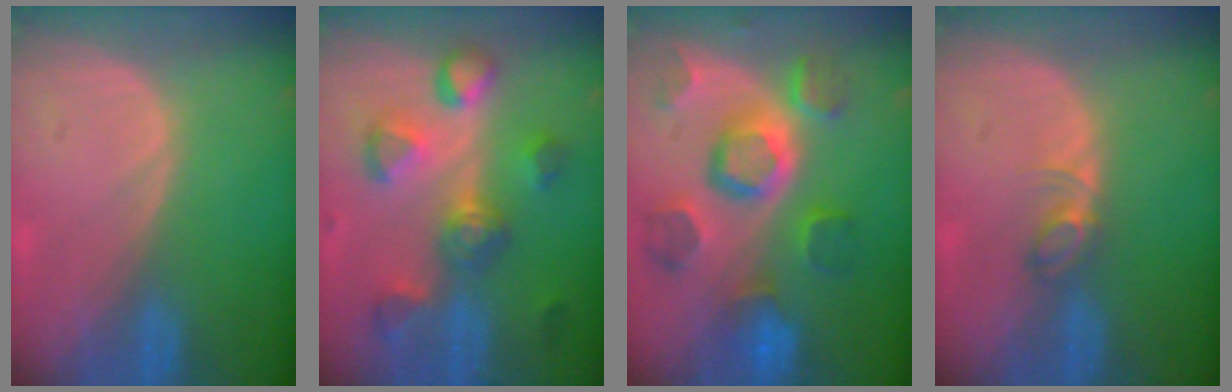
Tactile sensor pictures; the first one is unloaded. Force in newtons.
{"total": 8.4, "press": 8.4, "slide": 0.7}
{"total": 11.1, "press": 9.9, "slide": 5.2}
{"total": 2.5, "press": 2.5, "slide": 0.4}